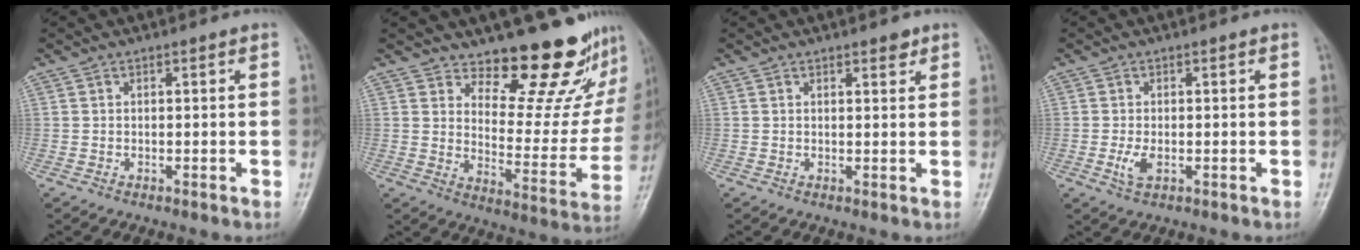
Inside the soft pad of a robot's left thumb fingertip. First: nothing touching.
{"total": 17.6, "force": [14.9, 6.4, 6.9], "torque": [-0.026, -0.138, 0.191]}
{"total": 1.9, "force": [1.3, 0.8, 1.1], "torque": [-0.005, -0.007, 0.017]}
{"total": 2.8, "force": [-0.6, 1.5, 2.3], "torque": [-0.052, -0.006, -0.011]}